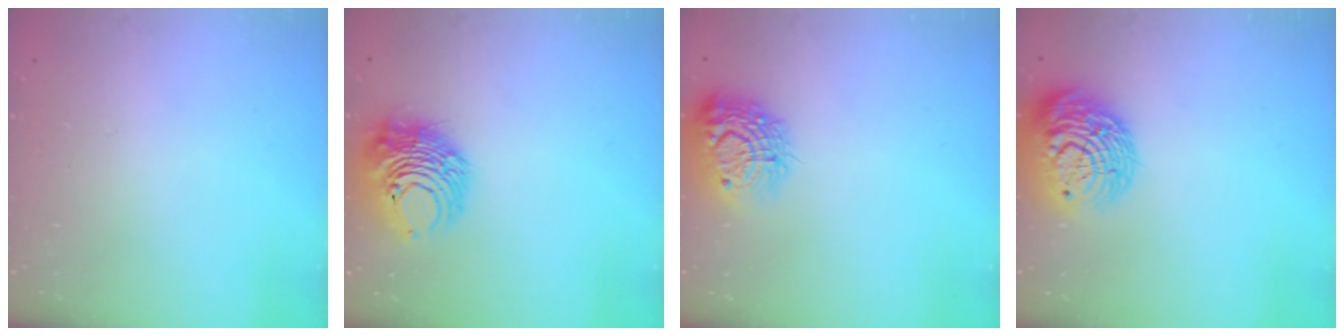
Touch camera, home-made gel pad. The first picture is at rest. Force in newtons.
{"total": 11.4, "press": 11.3, "slide": 0.6}
{"total": 14.6, "press": 14.6, "slide": 1.0}
{"total": 15.9, "press": 15.8, "slide": 1.2}